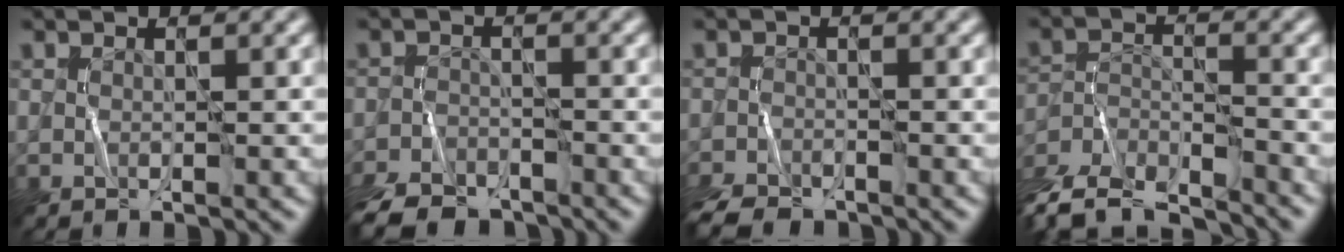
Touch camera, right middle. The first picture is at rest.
{"total": 6.5, "force": [-5.6, 2.6, 2.2], "torque": [-0.043, -0.024, -0.101]}
{"total": 4.1, "force": [-3.6, 1.4, 1.3], "torque": [-0.027, -0.018, -0.073]}
{"total": 10.1, "force": [-9.4, 3.0, 2.1], "torque": [-0.035, -0.009, -0.155]}